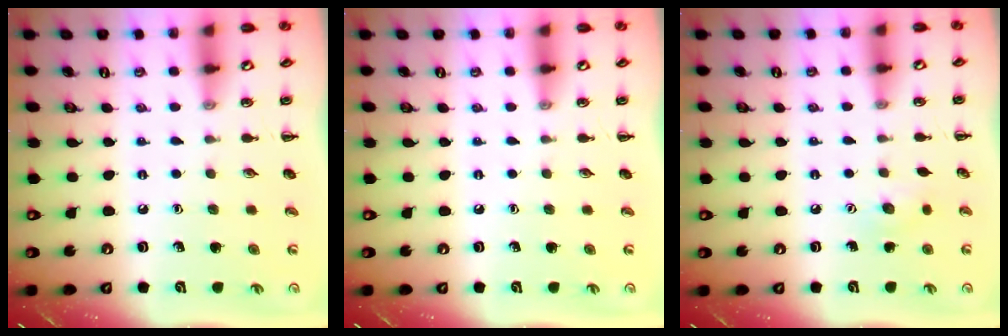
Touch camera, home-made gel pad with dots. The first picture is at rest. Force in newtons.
{"total": 0.0}
{"total": 5.7, "press": 5.5, "slide": 1.4}